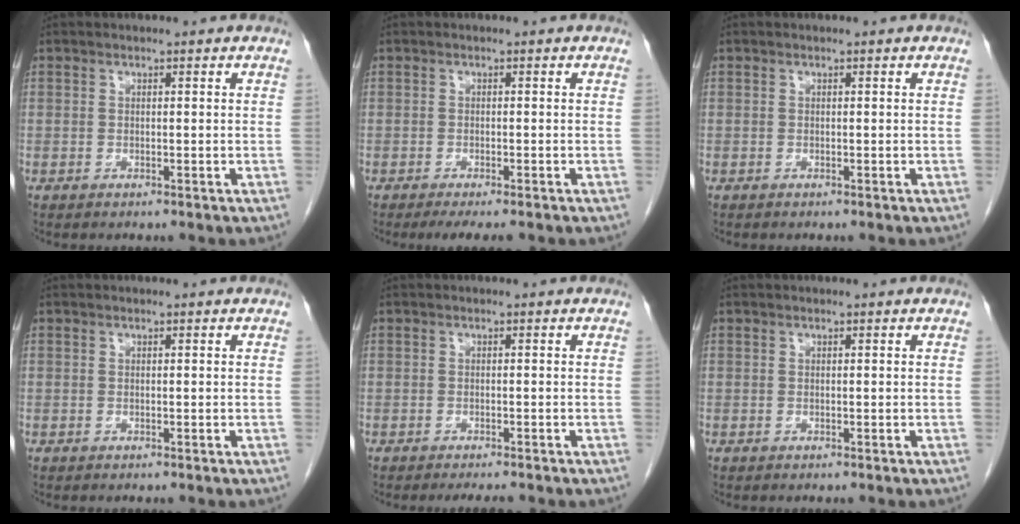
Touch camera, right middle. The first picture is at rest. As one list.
[{"total": 4.4, "force": [-3.6, 0.6, 2.6], "torque": [-0.031, -0.010, -0.050]}, {"total": 0.0}, {"total": 0.0}, {"total": 2.6, "force": [-2.3, 0.3, 1.2], "torque": [-0.014, -0.006, -0.028]}, {"total": 0.0}]